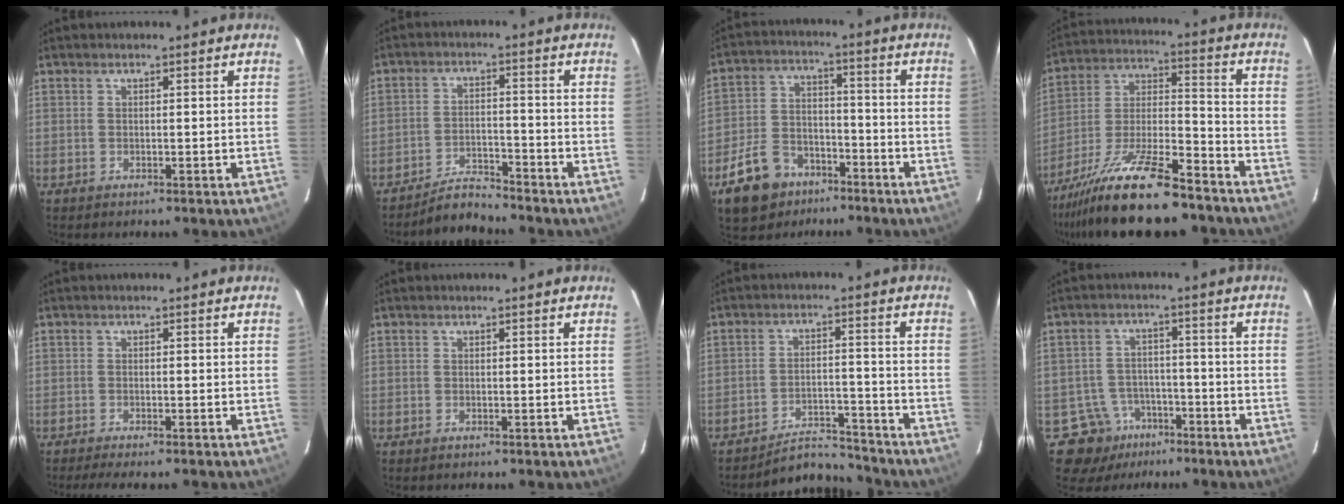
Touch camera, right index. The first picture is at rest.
{"total": 4.4, "force": [-4.4, 0.3, 0.0], "torque": [-0.003, -0.005, -0.076]}
{"total": 10.5, "force": [-6.5, 6.9, 4.6], "torque": [-0.105, 0.010, -0.111]}
{"total": 18.6, "force": [-14.6, 2.6, 11.2], "torque": [-0.220, -0.019, -0.260]}
{"total": 5.7, "force": [-4.8, 0.6, 3.0], "torque": [-0.037, -0.010, -0.073]}
{"total": 0.0}
{"total": 6.4, "force": [-6.3, 1.0, -0.6], "torque": [0.007, 0.019, -0.100]}
{"total": 8.2, "force": [-4.7, 6.7, 0.3], "torque": [-0.007, 0.024, -0.066]}